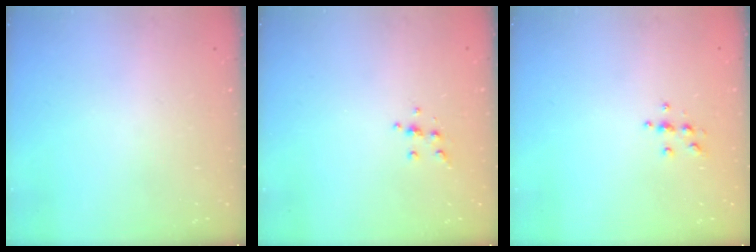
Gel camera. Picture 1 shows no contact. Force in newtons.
{"total": 4.2, "press": 4.2, "slide": 0.4}
{"total": 4.0, "press": 3.9, "slide": 0.6}